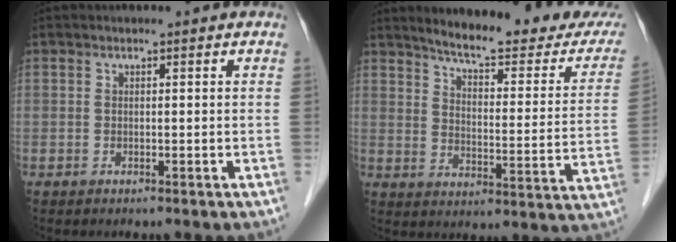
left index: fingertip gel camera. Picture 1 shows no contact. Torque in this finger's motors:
{"motor_torque": [0.09, -0.27, 0.27, 0.04]}